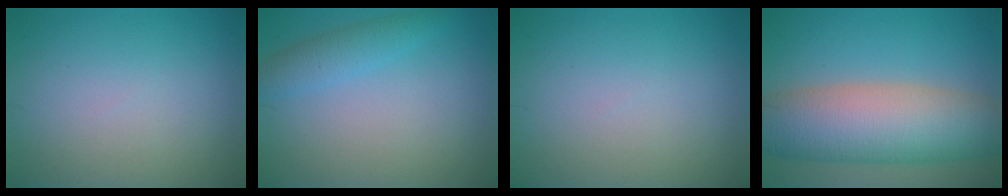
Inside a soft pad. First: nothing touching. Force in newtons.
{"total": 2.2, "press": 2.2, "slide": 0.2}
{"total": 0.0}
{"total": 11.0, "press": 10.9, "slide": 0.8}